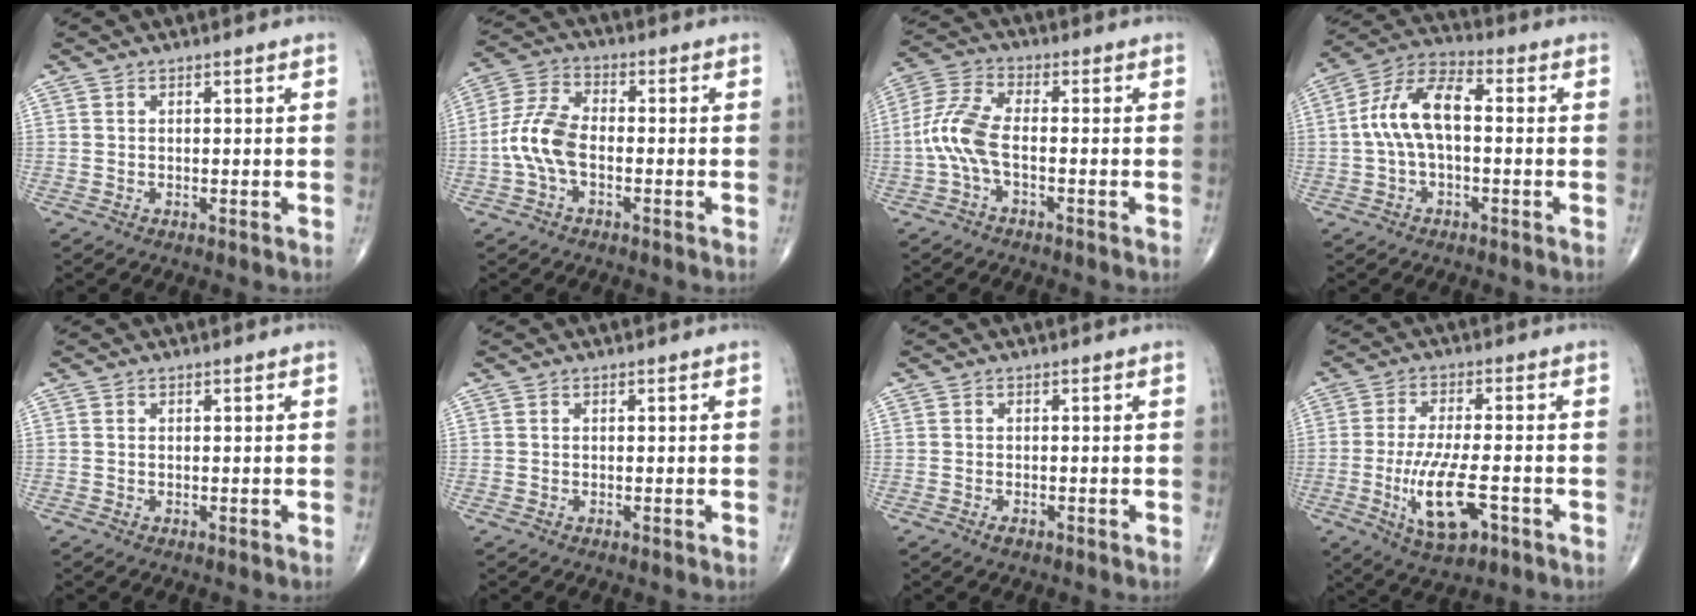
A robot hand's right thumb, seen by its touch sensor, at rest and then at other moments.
{"total": 8.5, "force": [-1.9, 4.7, 6.9], "torque": [-0.151, 0.028, -0.044]}
{"total": 7.8, "force": [-1.7, 3.1, 7.0], "torque": [-0.170, 0.023, -0.042]}
{"total": 10.9, "force": [0.0, 5.4, 9.5], "torque": [-0.189, 0.039, -0.008]}
{"total": 0.0}
{"total": 0.0}
{"total": 1.1, "force": [-0.7, 0.5, 0.7], "torque": [-0.014, 0.000, -0.013]}
{"total": 11.2, "force": [-3.7, 3.8, 9.9], "torque": [-0.188, 0.001, -0.060]}